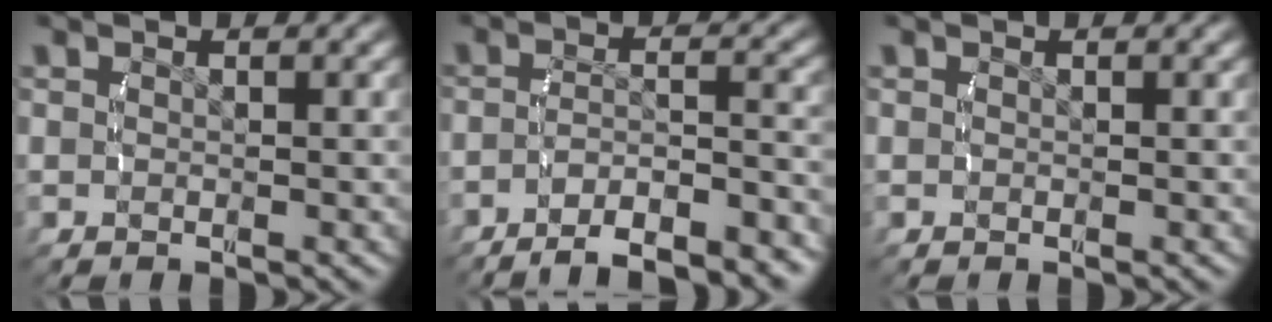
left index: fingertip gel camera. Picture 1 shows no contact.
{"total": 6.9, "force": [-6.2, 1.1, 2.9], "torque": [-0.047, -0.022, -0.089]}
{"total": 0.0}